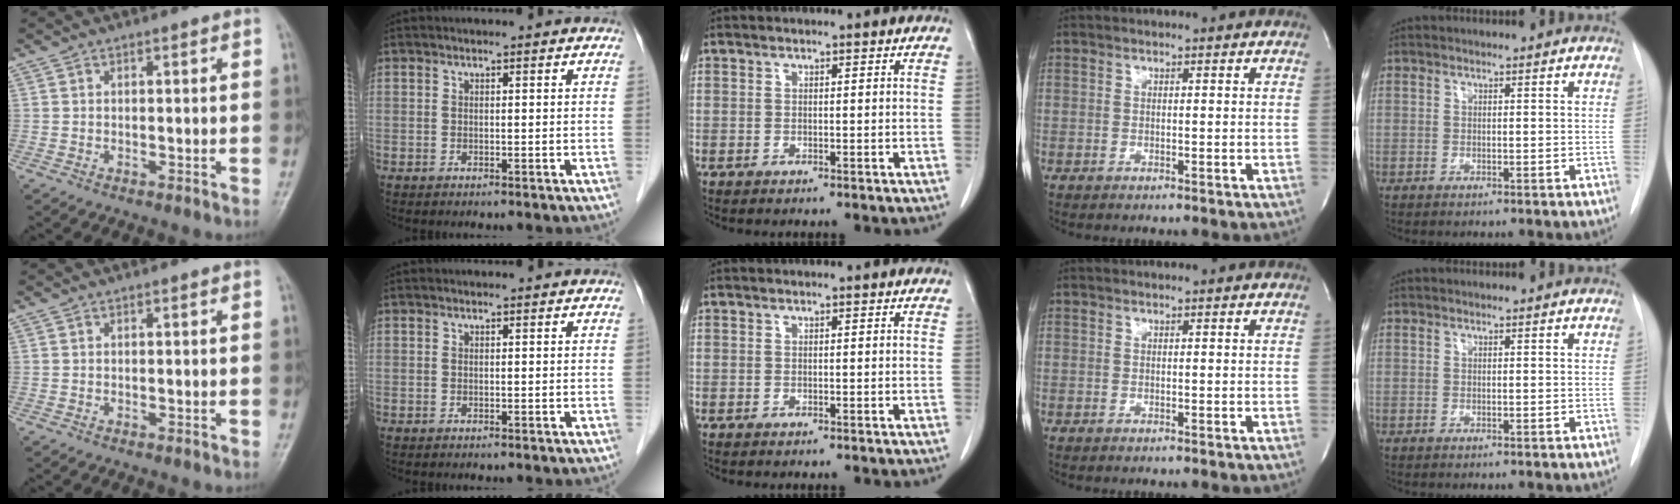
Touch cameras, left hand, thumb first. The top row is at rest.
{}